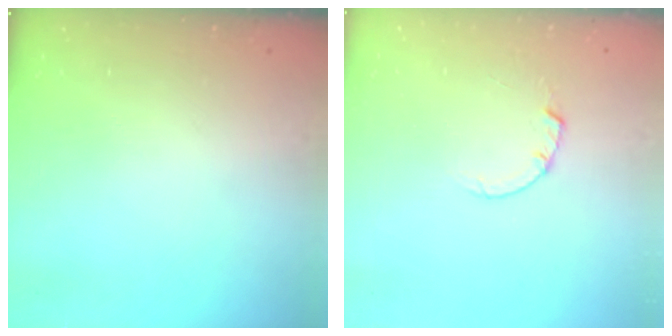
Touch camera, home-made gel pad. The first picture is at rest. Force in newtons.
{"total": 1.5, "press": 1.5, "slide": 0.3}